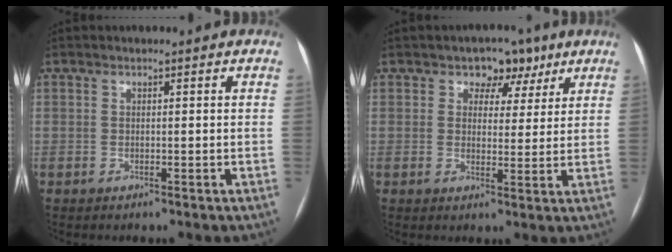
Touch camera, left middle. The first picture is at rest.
{"total": 5.0, "force": [2.9, 3.7, 1.8], "torque": [-0.010, 0.010, 0.040]}